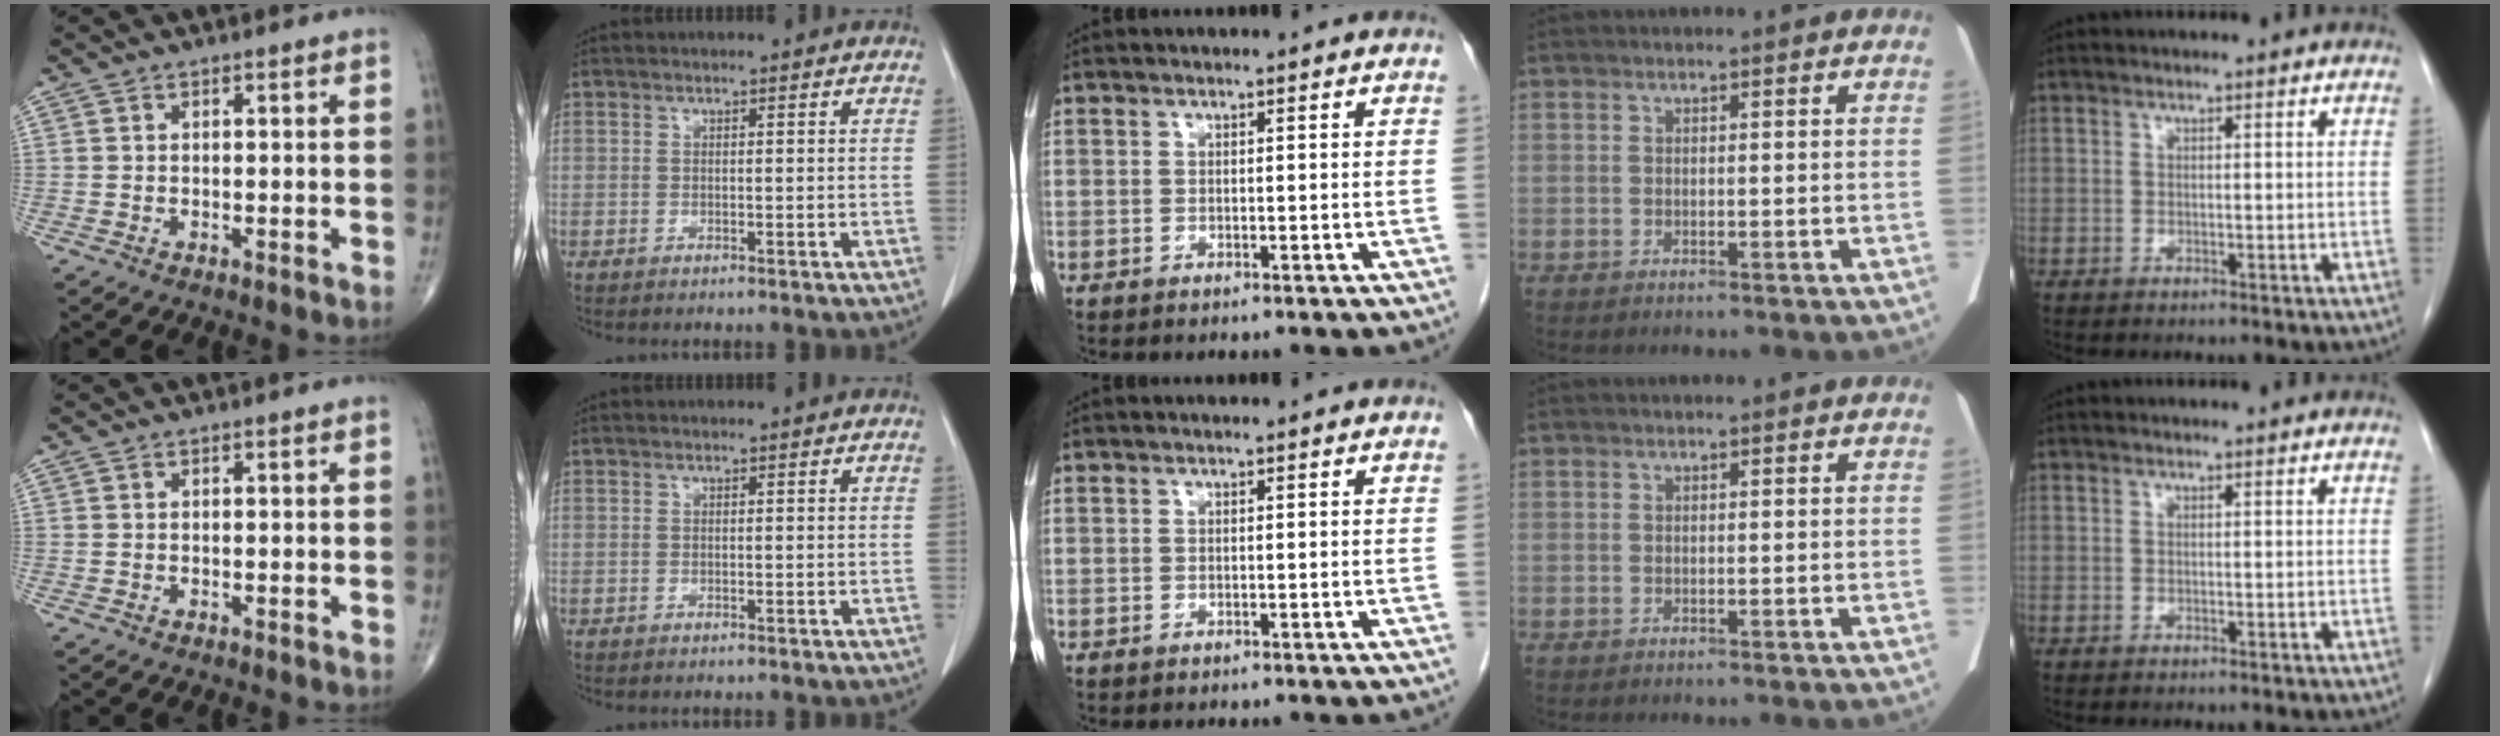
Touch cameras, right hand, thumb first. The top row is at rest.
{}